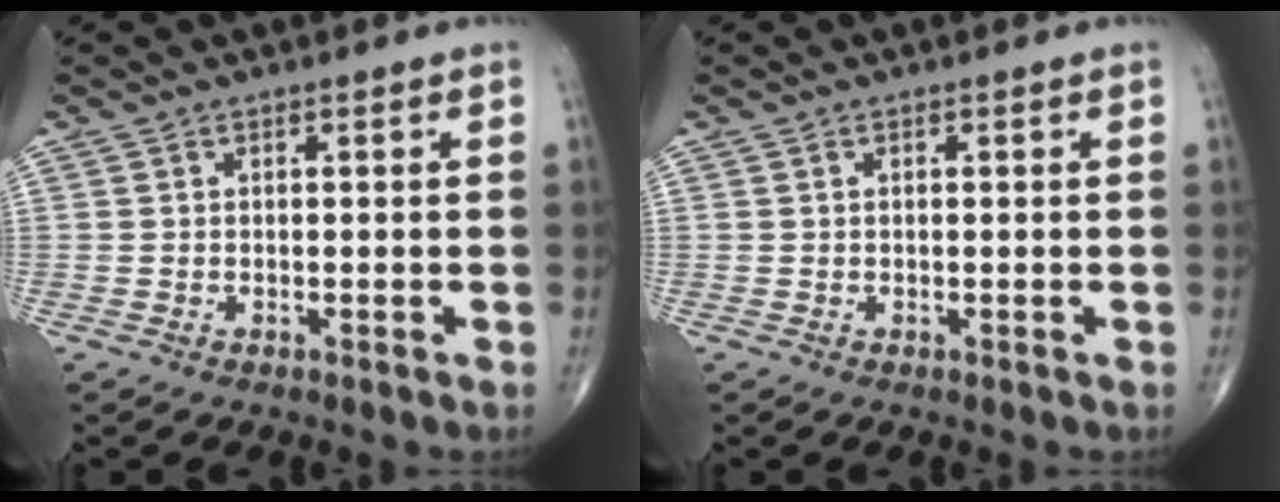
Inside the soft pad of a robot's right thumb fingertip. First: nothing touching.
{"total": 0.0}